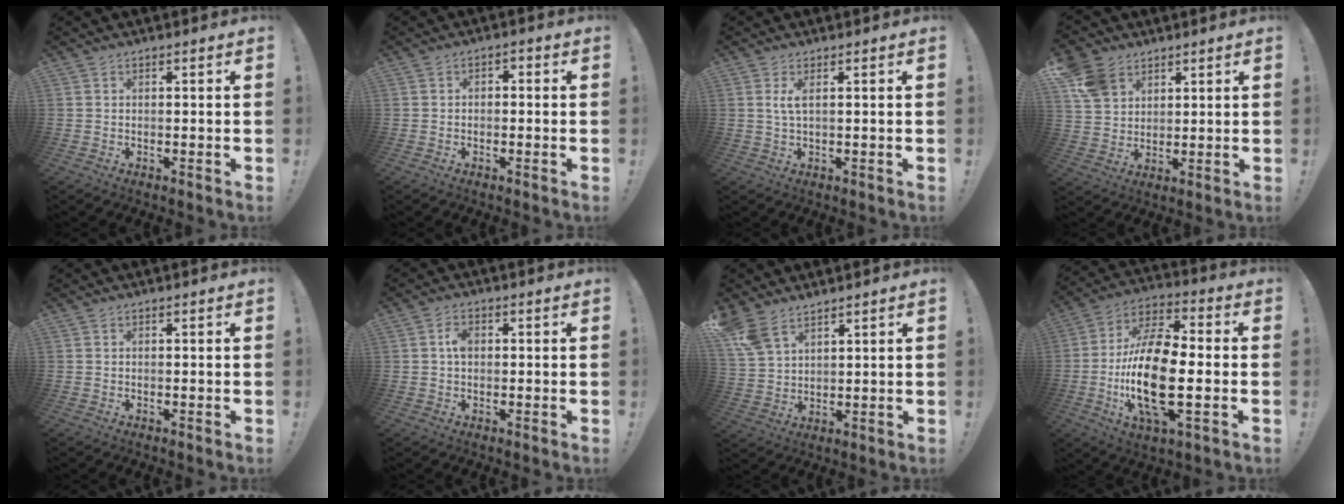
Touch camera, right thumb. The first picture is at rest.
{"total": 2.2, "force": [-1.6, 1.3, 0.8], "torque": [-0.011, 0.011, -0.029]}
{"total": 3.1, "force": [0.9, 0.8, 2.9], "torque": [-0.052, 0.000, 0.014]}
{"total": 9.4, "force": [5.5, 6.9, 3.4], "torque": [-0.058, -0.022, 0.113]}
{"total": 0.0}
{"total": 3.4, "force": [0.3, 2.3, 2.5], "torque": [-0.035, 0.004, 0.002]}
{"total": 8.2, "force": [6.1, 4.2, 3.5], "torque": [-0.071, -0.028, 0.125]}
{"total": 21.6, "force": [-3.5, 9.8, 19.0], "torque": [-0.372, 0.006, -0.060]}